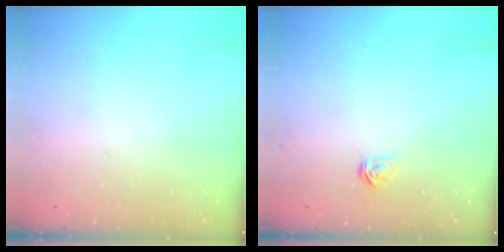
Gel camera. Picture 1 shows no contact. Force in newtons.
{"total": 2.5, "press": 2.5, "slide": 0.2}